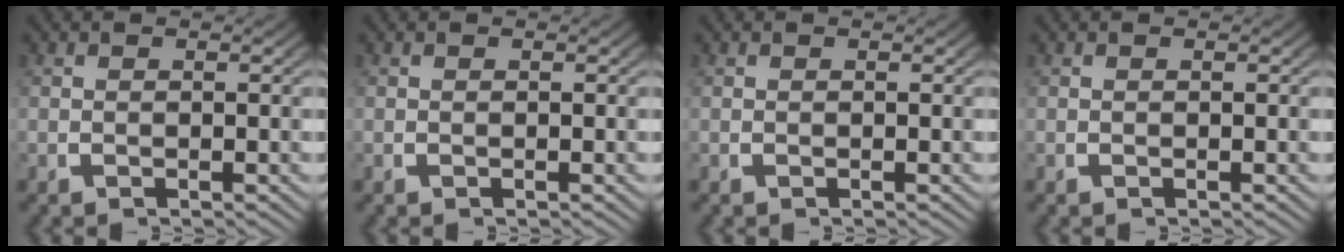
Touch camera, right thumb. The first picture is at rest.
{"total": 0.0}
{"total": 0.0}
{"total": 0.0}